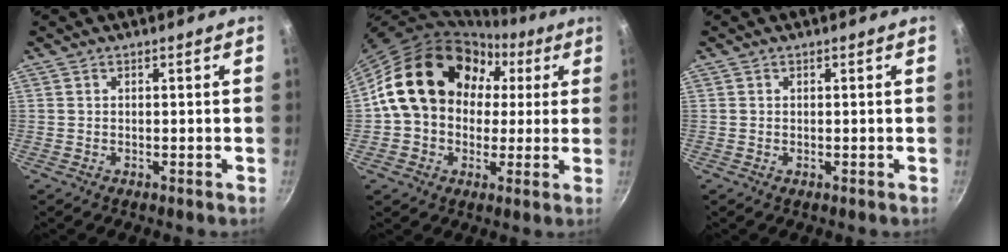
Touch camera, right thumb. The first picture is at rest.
{"total": 19.6, "force": [3.2, 15.8, 11.1], "torque": [-0.152, 0.044, 0.048]}
{"total": 0.0}